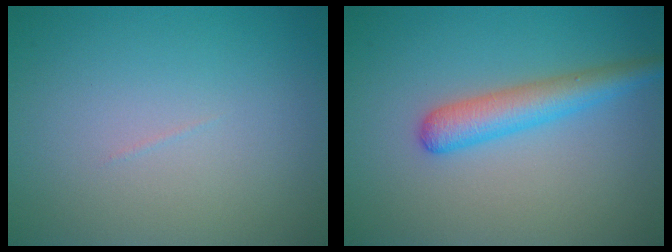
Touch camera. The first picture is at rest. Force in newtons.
{"total": 3.5, "press": 3.5, "slide": 0.1}